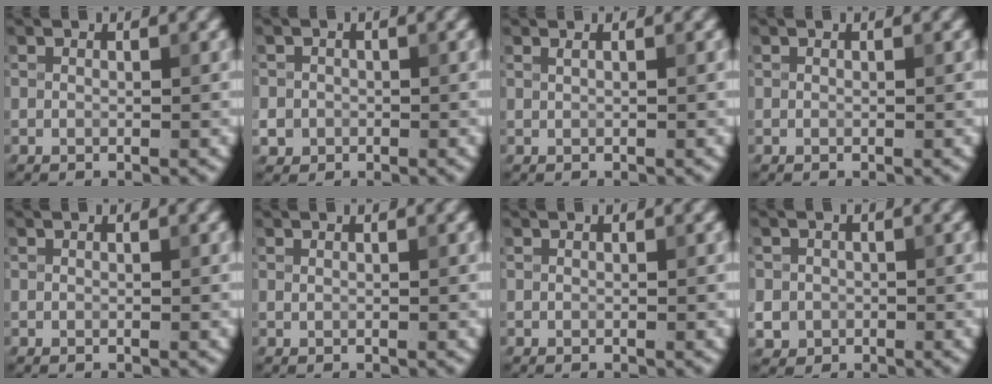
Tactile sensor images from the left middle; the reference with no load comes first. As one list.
[{"total": 1.4, "force": [-1.0, 1.0, -0.2], "torque": [0.012, -0.002, -0.012]}, {"total": 0.7, "force": [0.3, 0.4, 0.6], "torque": [-0.003, 0.005, 0.001]}, {"total": 0.0}, {"total": 0.0}, {"total": 0.0}, {"total": 0.0}, {"total": 1.6, "force": [-1.0, 1.3, 0.0], "torque": [0.007, -0.001, -0.012]}]